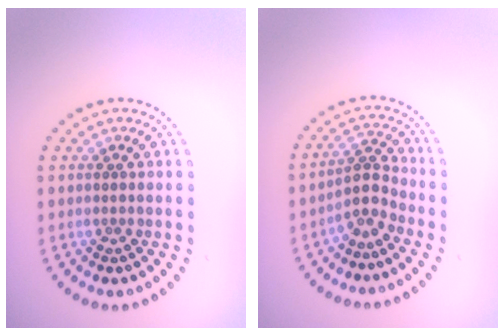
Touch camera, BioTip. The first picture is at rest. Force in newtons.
{"total": 2.5, "press": 1.7, "slide": 1.9}